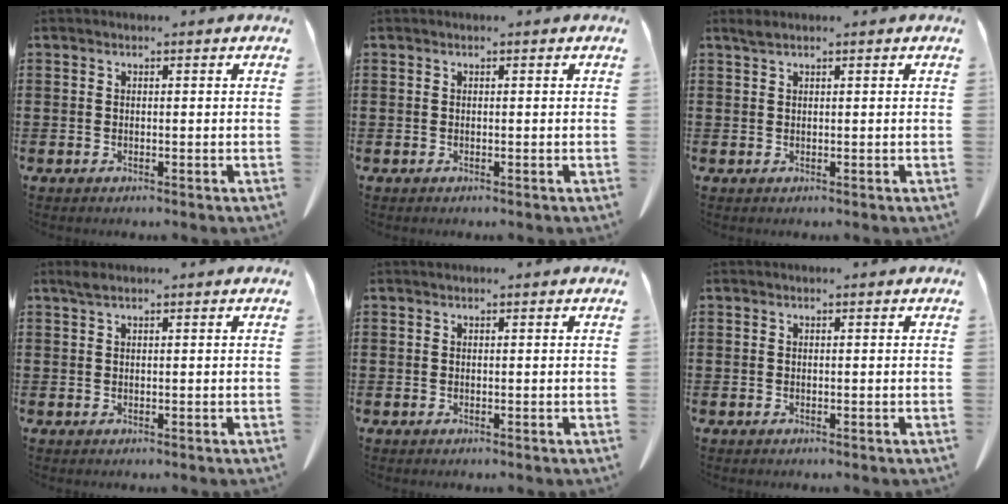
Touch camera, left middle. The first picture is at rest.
{"total": 0.0}
{"total": 0.9, "force": [0.7, 0.0, 0.6], "torque": [-0.014, 0.000, 0.013]}
{"total": 1.1, "force": [0.6, 0.2, 0.9], "torque": [-0.018, 0.002, 0.011]}
{"total": 0.0}
{"total": 0.0}